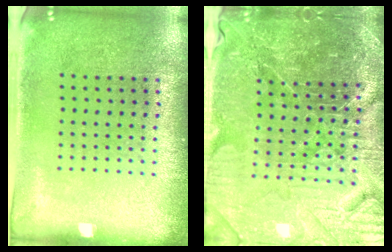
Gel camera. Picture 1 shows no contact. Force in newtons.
{"total": 5.8, "press": 5.3, "slide": 2.1}